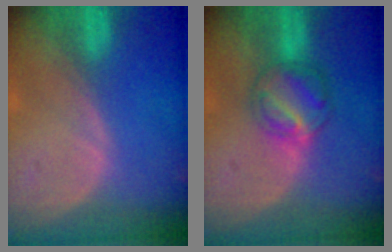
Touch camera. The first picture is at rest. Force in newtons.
{"total": 5.8, "press": 5.8, "slide": 0.6}